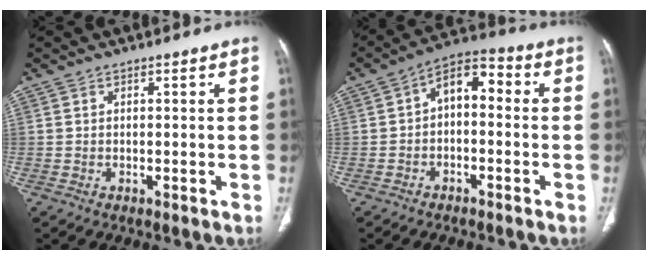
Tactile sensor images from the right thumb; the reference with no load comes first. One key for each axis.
{"total": 7.9, "fx": -0.2, "fy": 4.7, "fz": 6.4, "tx": -0.080, "ty": 0.040, "tz": -0.019}